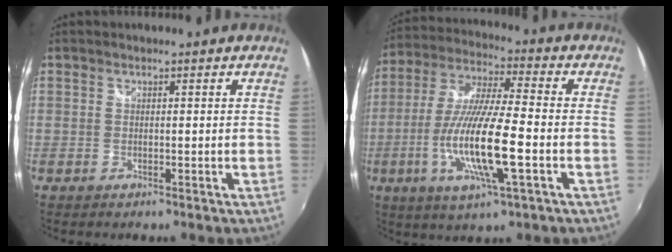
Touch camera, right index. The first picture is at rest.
{"total": 16.3, "force": [-4.7, 2.2, 15.4], "torque": [-0.308, -0.017, -0.087]}